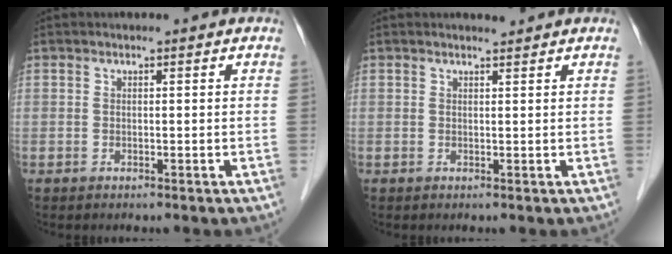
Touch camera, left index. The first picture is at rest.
{"total": 0.9, "force": [0.9, -0.1, 0.1], "torque": [-0.010, -0.002, 0.017]}